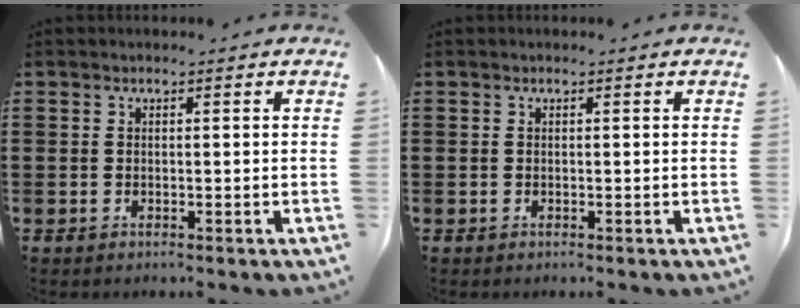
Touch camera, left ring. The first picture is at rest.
{"total": 0.0}